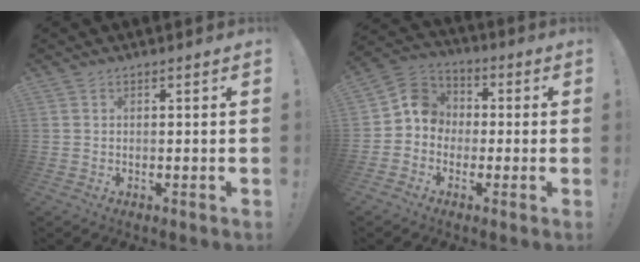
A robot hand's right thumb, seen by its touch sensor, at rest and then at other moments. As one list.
[{"total": 8.8, "force": [-1.2, 8.1, 3.1], "torque": [-0.045, 0.022, -0.017]}]